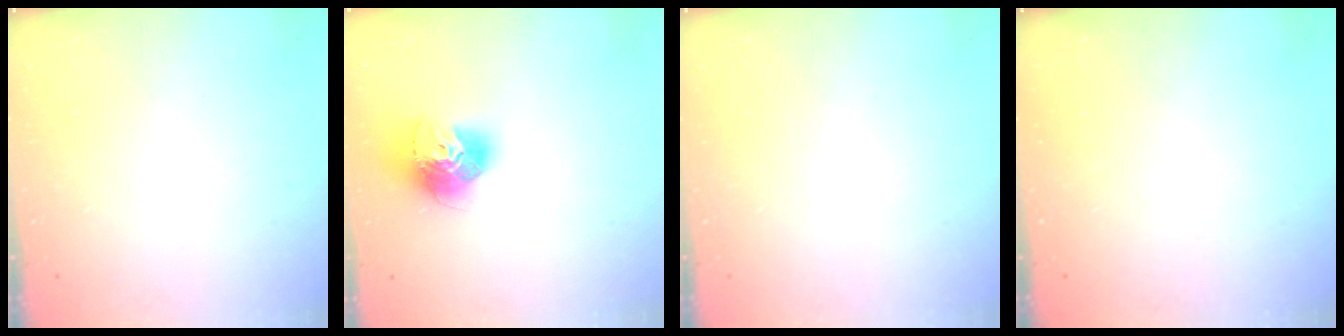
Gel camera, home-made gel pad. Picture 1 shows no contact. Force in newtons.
{"total": 14.4, "press": 14.3, "slide": 1.3}
{"total": 0.0}
{"total": 0.0}